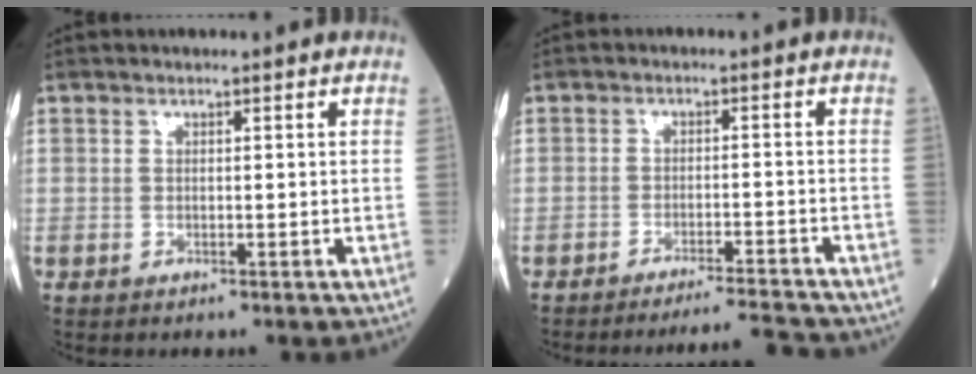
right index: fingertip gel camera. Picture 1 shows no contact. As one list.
[{"total": 5.8, "force": [-5.6, -1.5, 0.5], "torque": [-0.005, 0.000, -0.091]}]